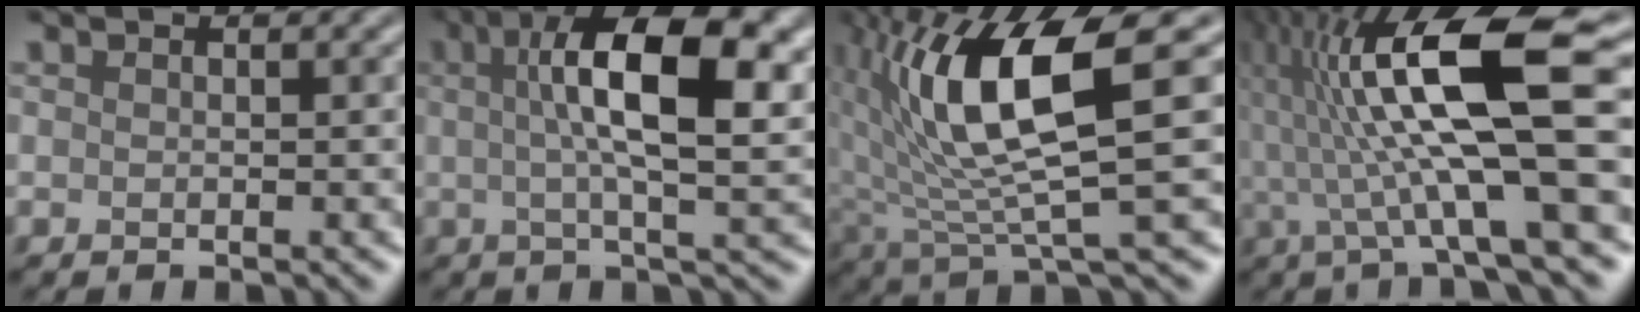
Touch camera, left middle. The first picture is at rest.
{"total": 10.6, "force": [2.1, 3.1, 9.9], "torque": [-0.150, 0.009, 0.038]}
{"total": 9.9, "force": [1.8, 2.6, 9.3], "torque": [-0.166, -0.004, 0.044]}
{"total": 12.7, "force": [0.5, 2.7, 12.4], "torque": [-0.225, 0.023, 0.012]}